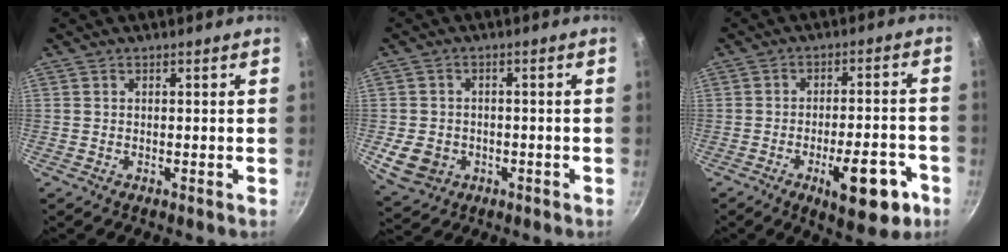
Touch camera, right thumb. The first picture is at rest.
{"total": 7.2, "force": [-1.9, 6.0, 3.7], "torque": [-0.058, 0.011, -0.022]}
{"total": 13.0, "force": [-5.7, 4.9, 10.6], "torque": [-0.116, 0.028, -0.072]}